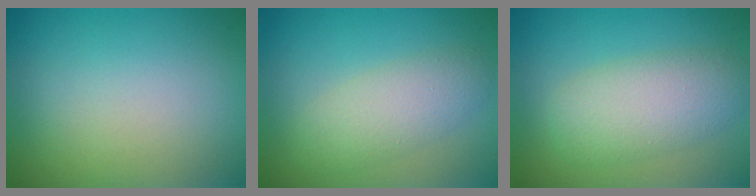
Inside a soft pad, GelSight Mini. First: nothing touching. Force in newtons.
{"total": 3.4, "press": 3.4, "slide": 0.1}
{"total": 4.9, "press": 4.9, "slide": 0.1}